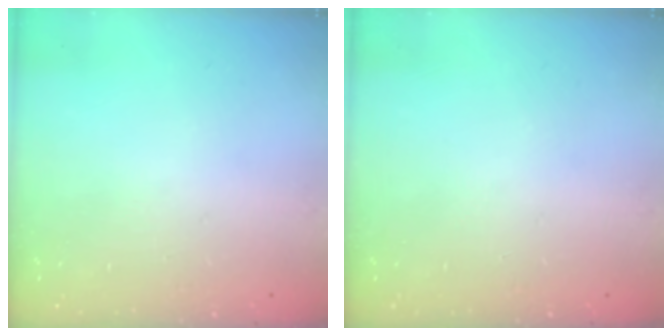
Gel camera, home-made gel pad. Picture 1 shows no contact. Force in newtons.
{"total": 0.0}